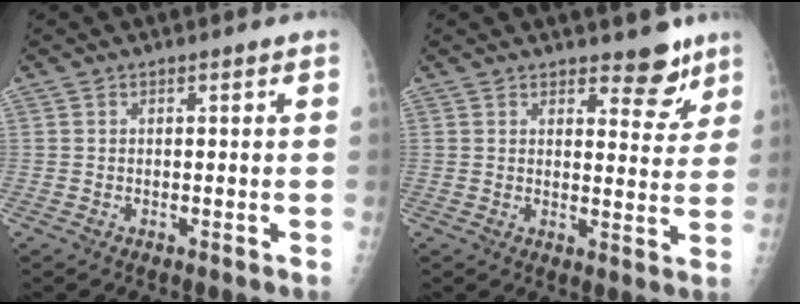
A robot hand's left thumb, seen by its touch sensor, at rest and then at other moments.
{"total": 6.5, "force": [4.9, 2.8, 3.2], "torque": [-0.007, -0.032, 0.065]}